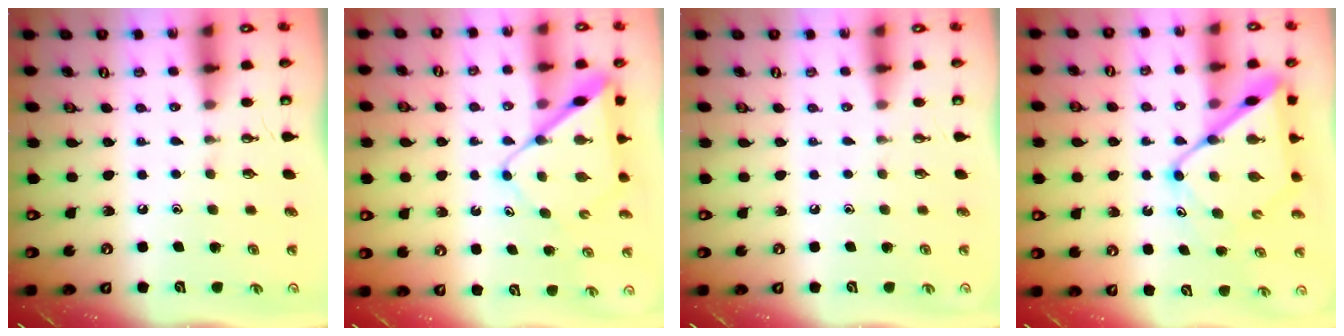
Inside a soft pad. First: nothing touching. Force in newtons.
{"total": 9.7, "press": 9.7, "slide": 0.7}
{"total": 0.0}
{"total": 13.8, "press": 13.7, "slide": 1.4}